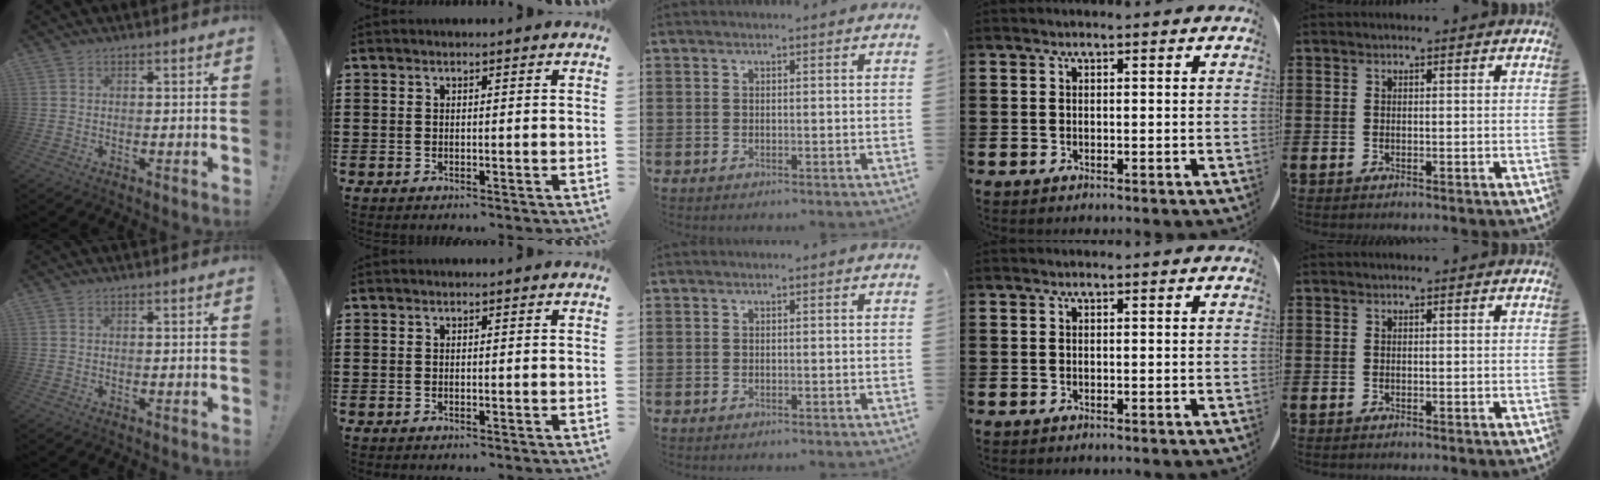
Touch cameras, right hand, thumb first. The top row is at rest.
{}